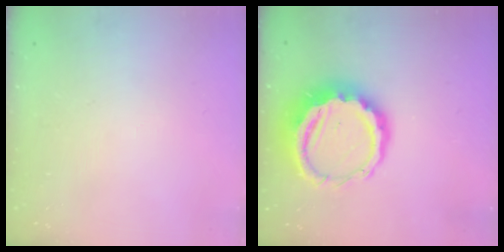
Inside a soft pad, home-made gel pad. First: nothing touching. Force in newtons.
{"total": 11.8, "press": 11.6, "slide": 2.2}